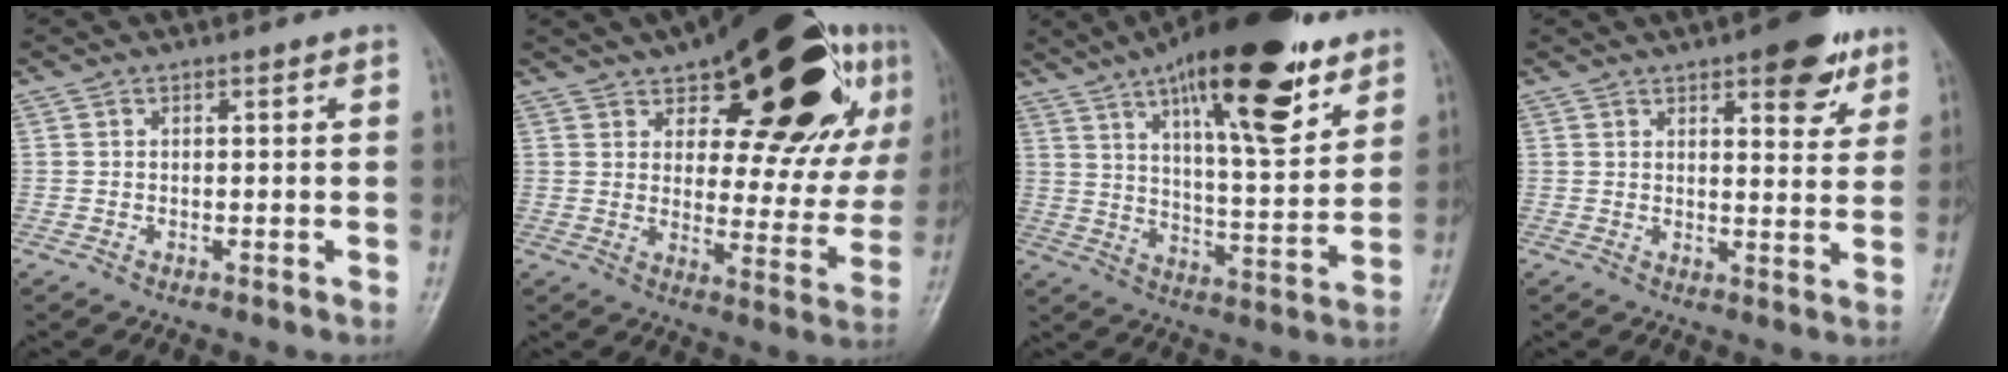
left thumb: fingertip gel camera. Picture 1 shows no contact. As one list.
[{"total": 29.6, "force": [14.9, 12.0, 22.5], "torque": [-0.283, -0.019, 0.213]}, {"total": 23.7, "force": [14.0, 7.3, 17.7], "torque": [-0.251, -0.051, 0.219]}, {"total": 9.3, "force": [5.5, 3.6, 6.6], "torque": [-0.060, -0.025, 0.070]}]